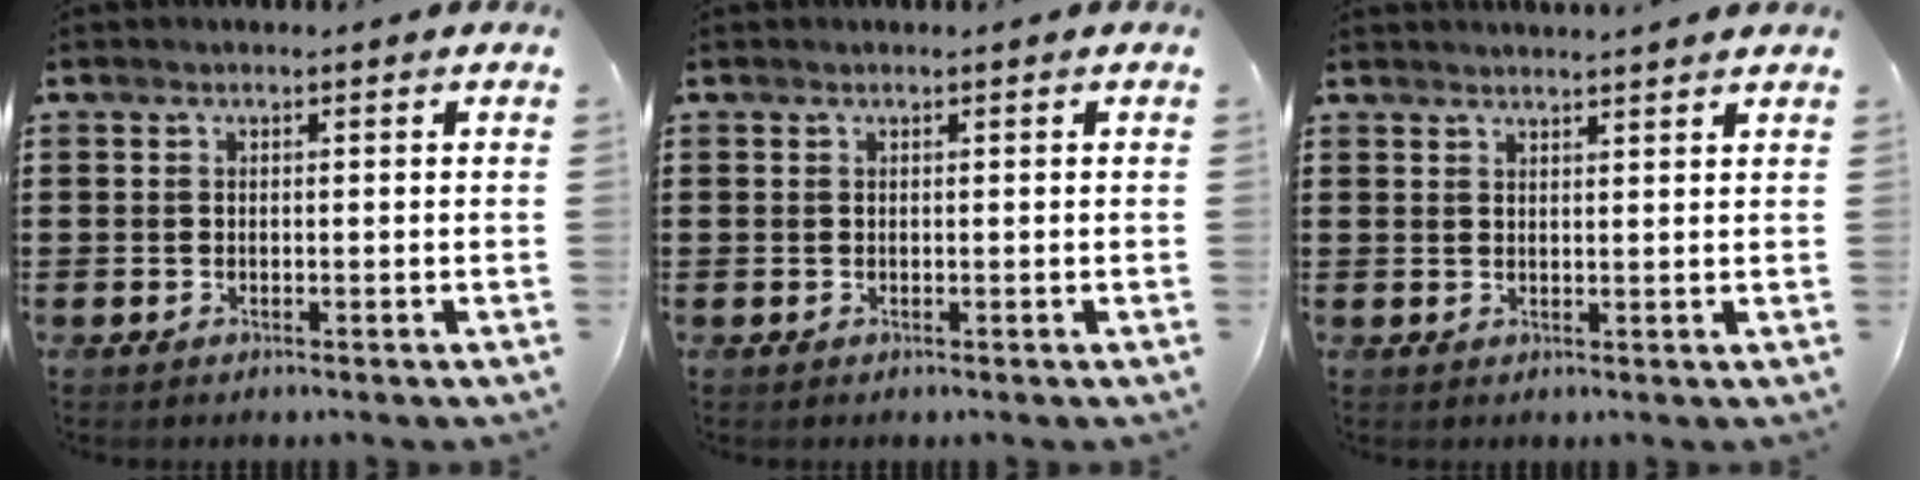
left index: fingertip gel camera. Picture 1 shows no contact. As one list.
[{"total": 0.0}, {"total": 1.7, "force": [1.6, -0.4, 0.0], "torque": [-0.003, -0.003, 0.032]}]